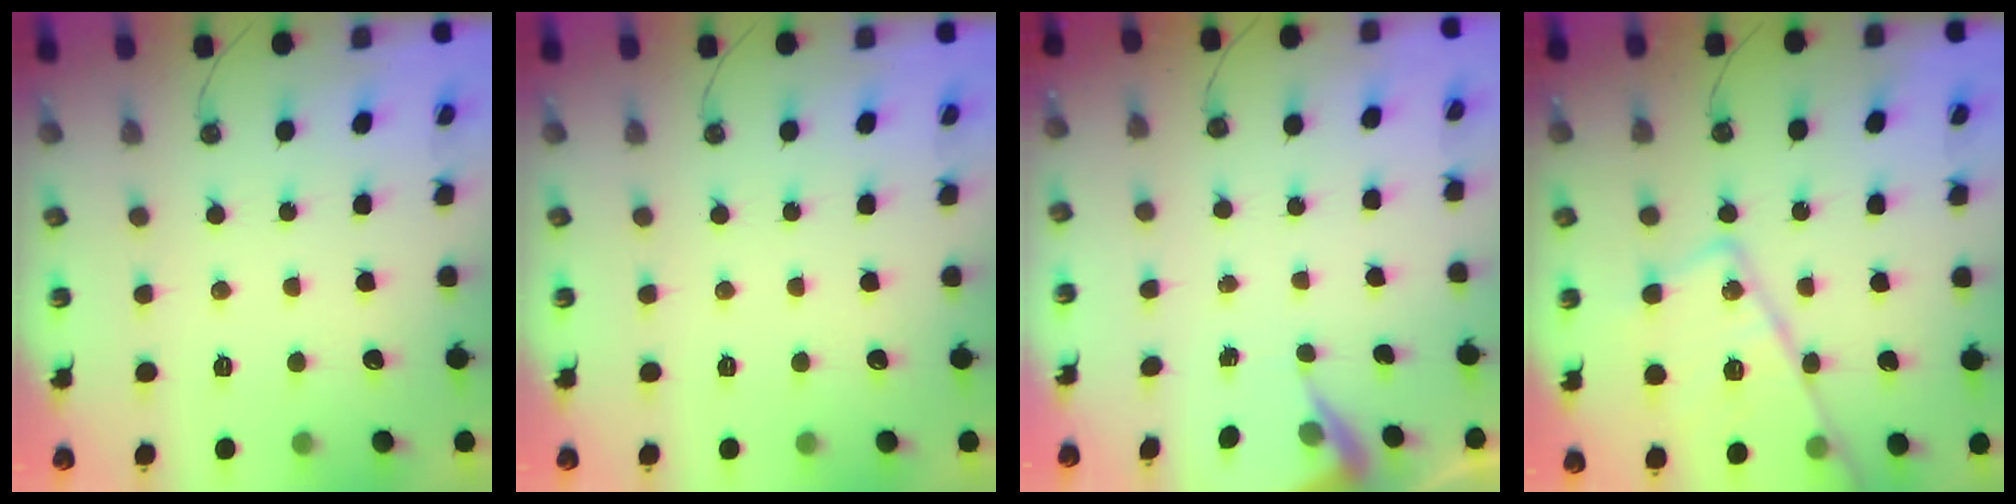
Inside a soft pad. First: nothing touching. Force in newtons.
{"total": 0.0}
{"total": 4.9, "press": 4.9, "slide": 0.1}
{"total": 19.2, "press": 19.1, "slide": 1.9}